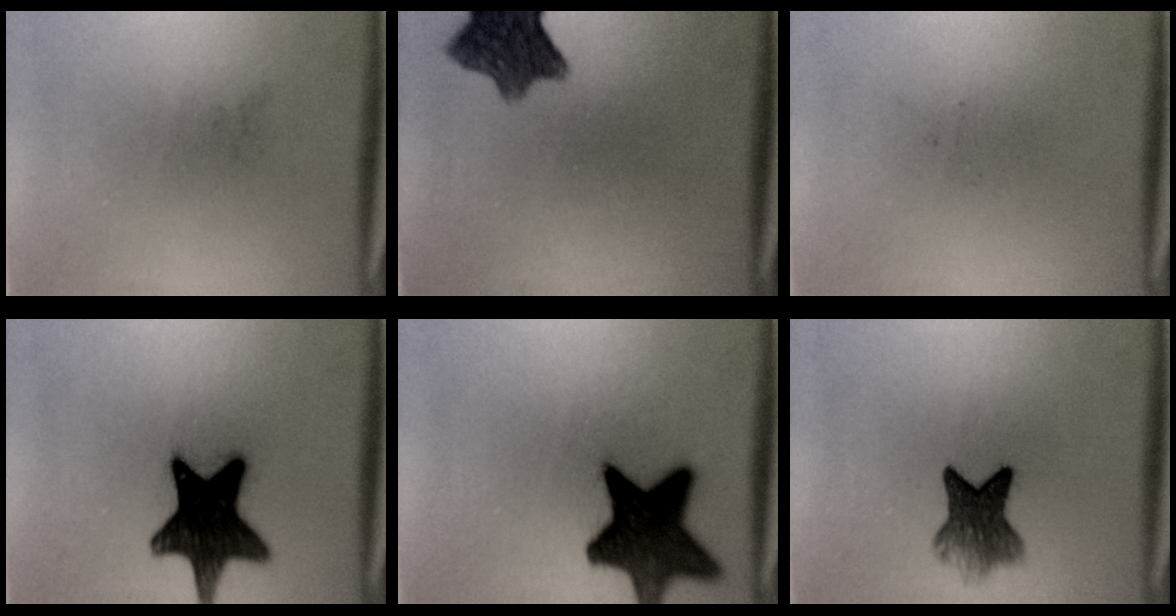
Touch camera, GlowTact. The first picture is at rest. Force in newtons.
{"total": 9.0}
{"total": 0.0}
{"total": 16.2}
{"total": 15.2}
{"total": 6.4}